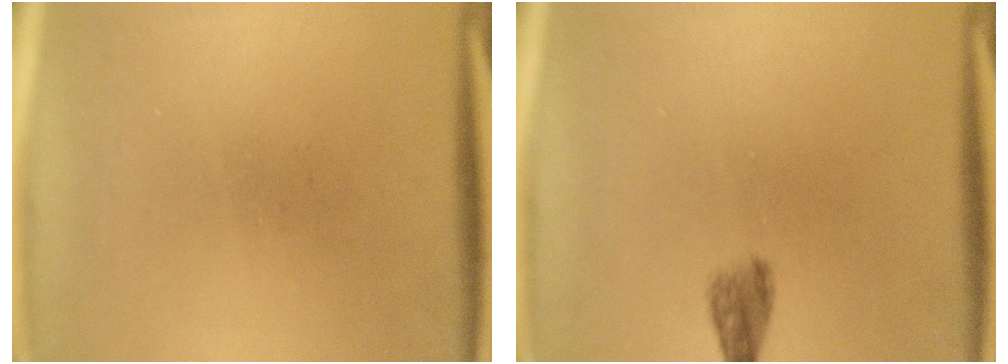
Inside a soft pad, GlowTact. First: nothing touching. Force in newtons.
{"total": 2.4}